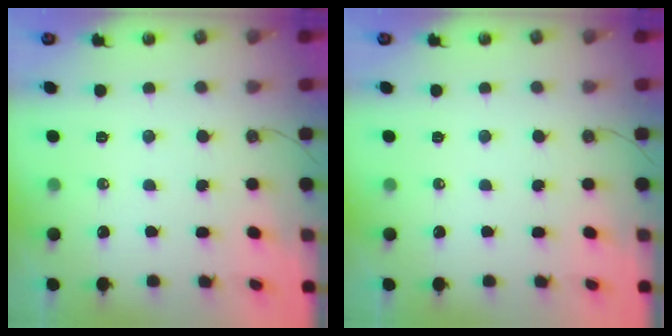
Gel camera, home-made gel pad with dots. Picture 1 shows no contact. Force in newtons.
{"total": 0.0}